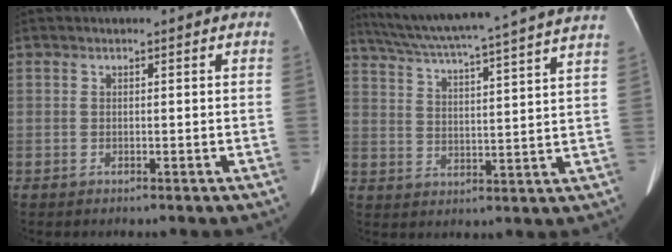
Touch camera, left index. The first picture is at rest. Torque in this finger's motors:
{"motor_torque": [0.72, -1.42, 0.02, 0.10]}